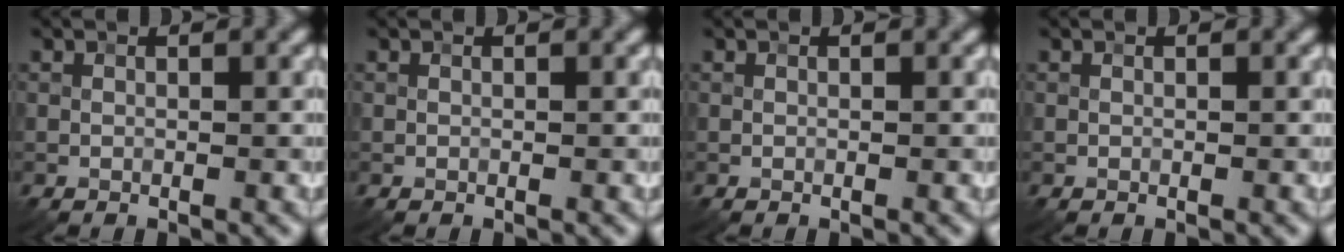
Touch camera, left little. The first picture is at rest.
{"total": 0.0}
{"total": 0.0}
{"total": 0.0}